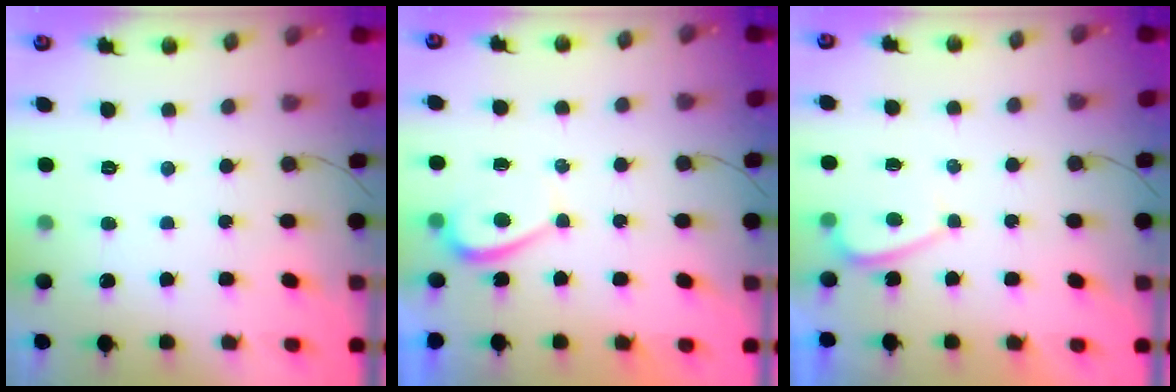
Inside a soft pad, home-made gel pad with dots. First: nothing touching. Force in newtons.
{"total": 1.1, "press": 1.0, "slide": 0.6}
{"total": 1.6, "press": 1.5, "slide": 0.6}